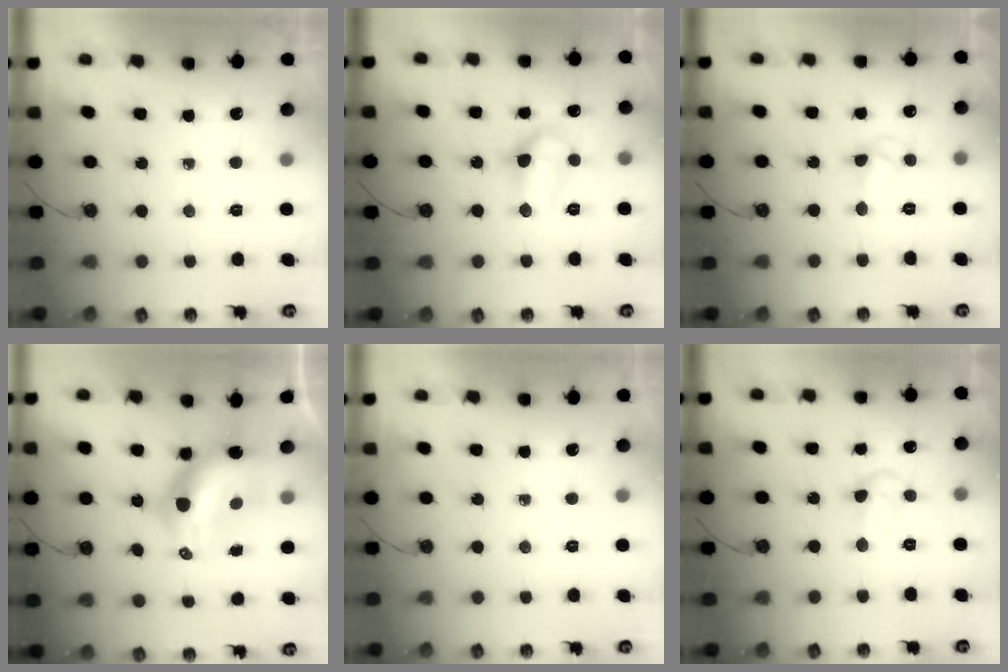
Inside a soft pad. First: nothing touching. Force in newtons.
{"total": 10.1, "press": 10.1, "slide": 1.2}
{"total": 5.7, "press": 5.7, "slide": 0.6}
{"total": 10.5, "press": 10.3, "slide": 1.9}
{"total": 0.0}
{"total": 6.0, "press": 4.8, "slide": 3.6}